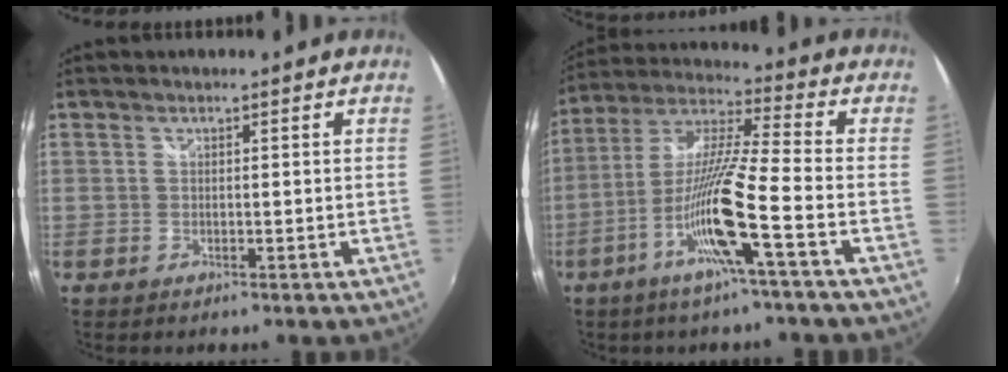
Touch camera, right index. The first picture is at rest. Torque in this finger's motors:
{"motor_torque": [1.94, 0.19, 0.54, 0.13]}